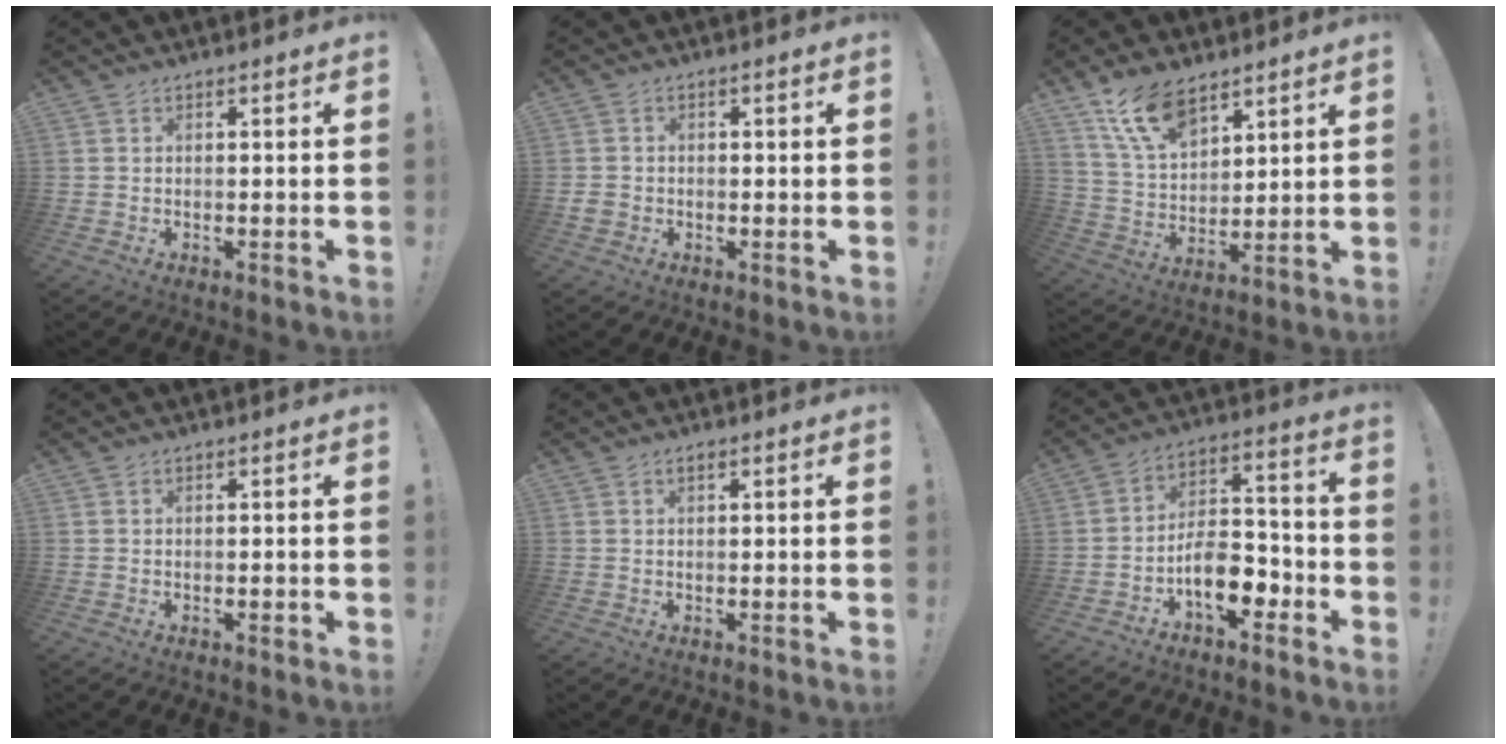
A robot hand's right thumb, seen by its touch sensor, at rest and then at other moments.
{"total": 2.7, "force": [-0.2, 2.5, 1.1], "torque": [-0.015, 0.003, -0.001]}
{"total": 13.0, "force": [9.4, 6.0, 6.7], "torque": [-0.132, -0.046, 0.180]}
{"total": 0.7, "force": [-0.3, 0.2, 0.6], "torque": [-0.004, -0.002, -0.006]}
{"total": 1.1, "force": [0.7, 0.5, 0.7], "torque": [-0.016, 0.000, 0.013]}
{"total": 11.3, "force": [-5.9, 6.2, 7.3], "torque": [-0.117, 0.038, -0.100]}